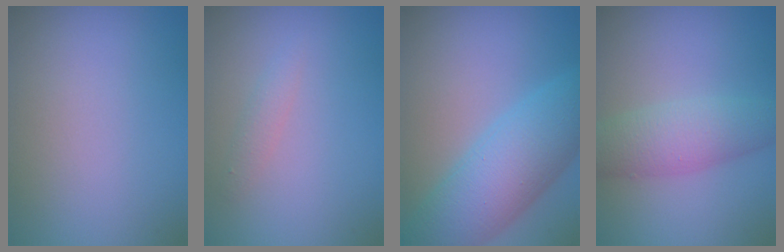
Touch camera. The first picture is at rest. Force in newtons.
{"total": 1.1, "press": 1.1, "slide": 0.0}
{"total": 8.3, "press": 8.3, "slide": 0.4}
{"total": 4.3, "press": 4.3, "slide": 0.1}